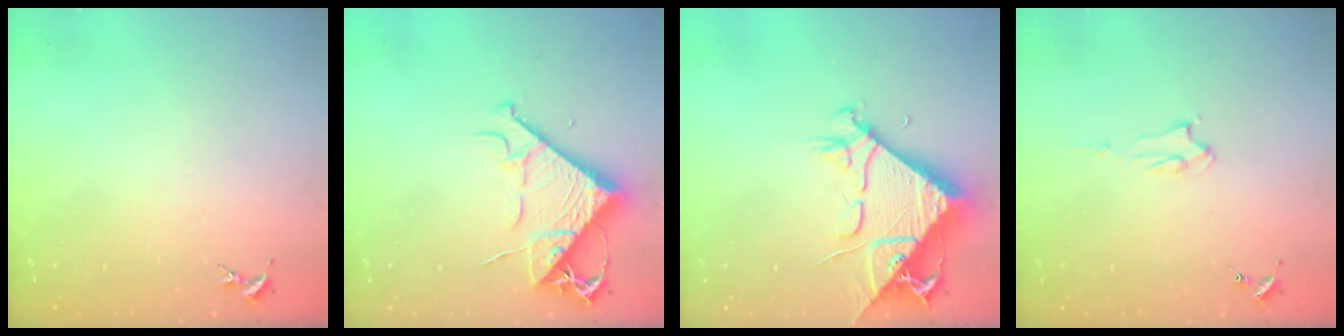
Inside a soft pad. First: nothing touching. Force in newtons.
{"total": 8.6, "press": 8.5, "slide": 1.2}
{"total": 9.8, "press": 9.7, "slide": 1.1}
{"total": 2.2, "press": 2.2, "slide": 0.2}